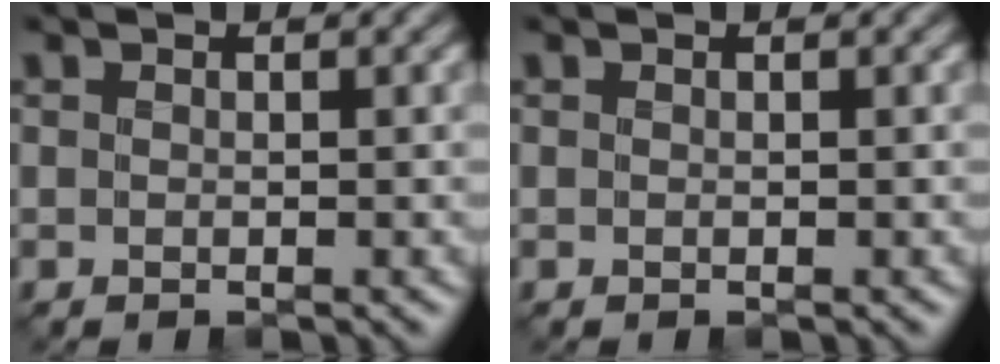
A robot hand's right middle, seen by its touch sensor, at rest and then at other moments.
{"total": 0.0}